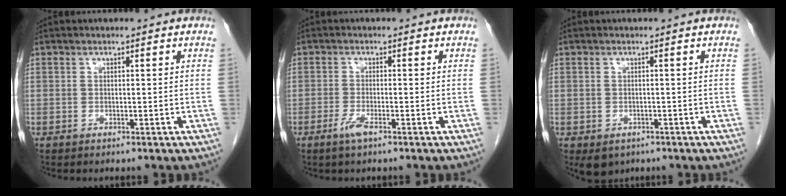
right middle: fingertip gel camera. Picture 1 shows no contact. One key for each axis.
{"total": 3.2, "fx": -1.9, "fy": 0.3, "fz": 2.5, "tx": -0.058, "ty": -0.007, "tz": -0.040}
{"total": 3.4, "fx": -2.1, "fy": 2.4, "fz": 1.3, "tx": -0.018, "ty": -0.003, "tz": -0.022}